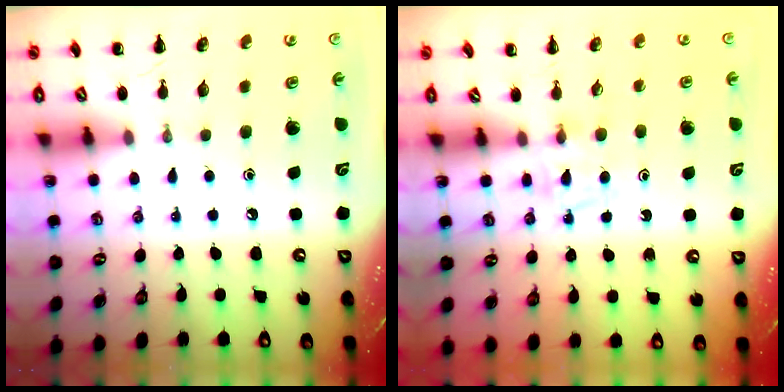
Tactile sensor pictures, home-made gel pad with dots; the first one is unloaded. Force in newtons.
{"total": 4.3, "press": 4.0, "slide": 1.6}